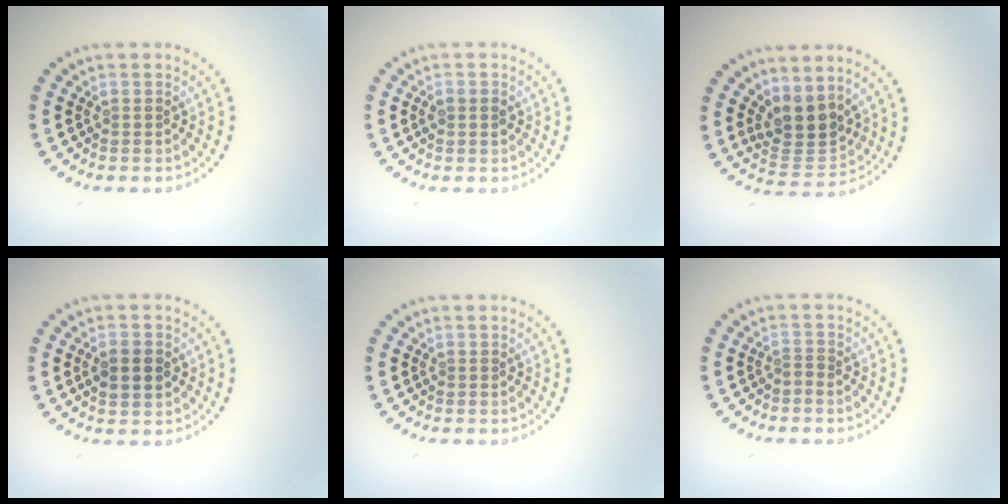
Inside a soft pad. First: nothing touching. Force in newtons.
{"total": 0.9, "press": 0.9, "slide": 0.1}
{"total": 3.9, "press": 3.2, "slide": 2.1}
{"total": 2.6, "press": 2.6, "slide": 0.2}
{"total": 0.0}
{"total": 0.5, "press": 0.1, "slide": 0.5}